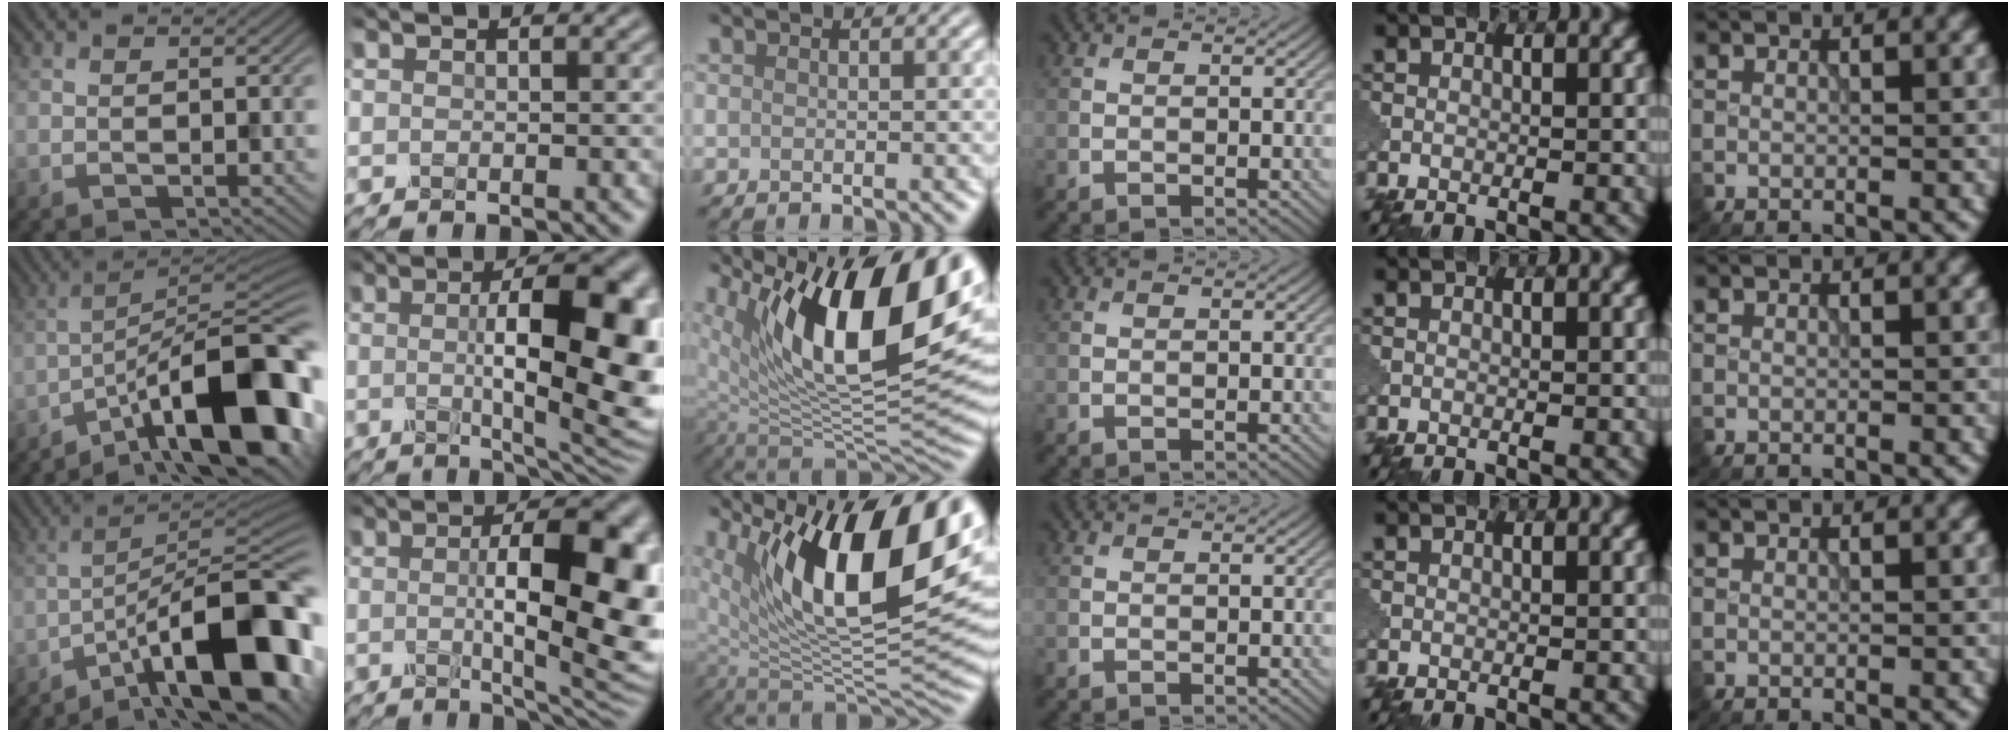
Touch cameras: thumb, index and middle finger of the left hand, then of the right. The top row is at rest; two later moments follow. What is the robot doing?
{"motion": "shake", "object": "medicine bottle"}